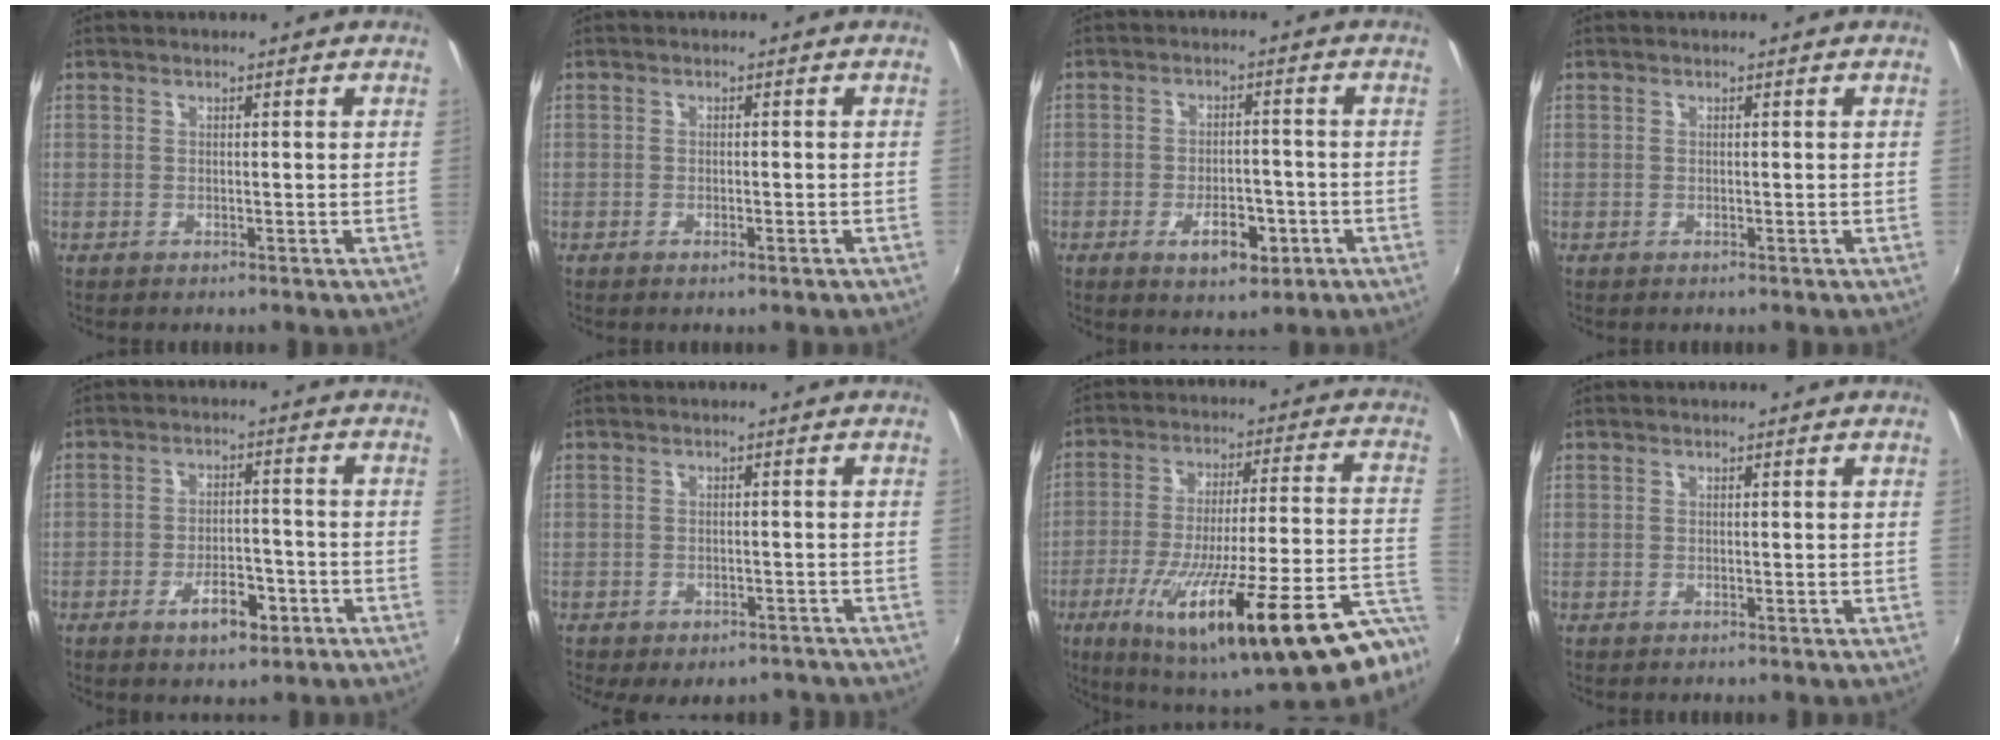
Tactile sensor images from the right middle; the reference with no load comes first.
{"total": 1.5, "force": [-1.0, 0.5, 1.1], "torque": [-0.018, -0.002, -0.015]}
{"total": 7.0, "force": [-3.2, 3.6, 5.0], "torque": [-0.096, -0.001, -0.042]}
{"total": 0.0}
{"total": 6.7, "force": [-3.7, 3.1, 4.7], "torque": [-0.089, 0.004, -0.051]}
{"total": 9.1, "force": [-7.1, 4.1, 4.0], "torque": [-0.081, -0.021, -0.085]}
{"total": 31.6, "force": [-19.4, 4.2, 24.6], "torque": [-0.370, -0.086, -0.282]}
{"total": 0.0}